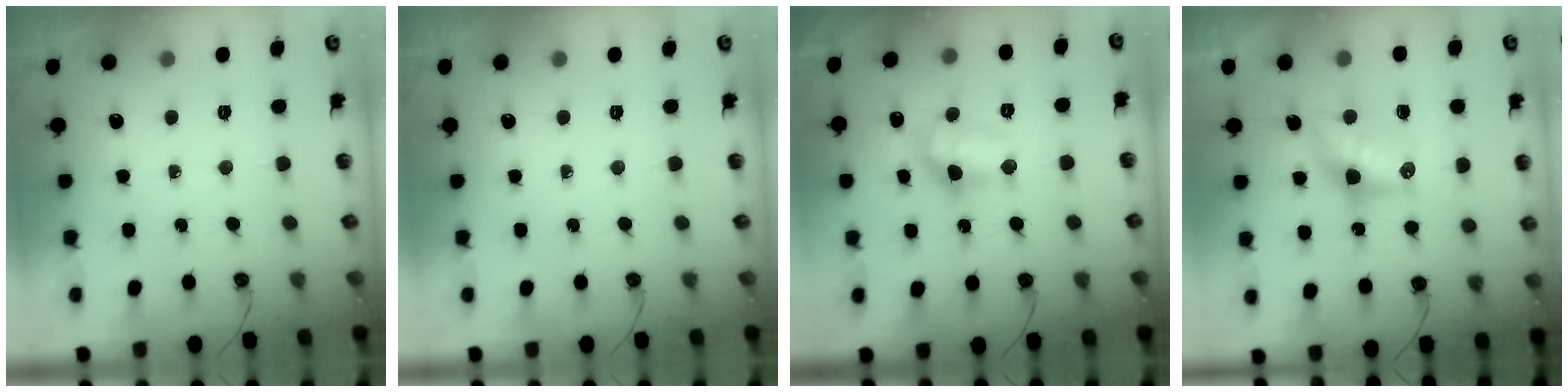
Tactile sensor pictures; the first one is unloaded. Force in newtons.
{"total": 0.0}
{"total": 11.7, "press": 11.7, "slide": 1.0}
{"total": 9.9, "press": 9.1, "slide": 4.1}